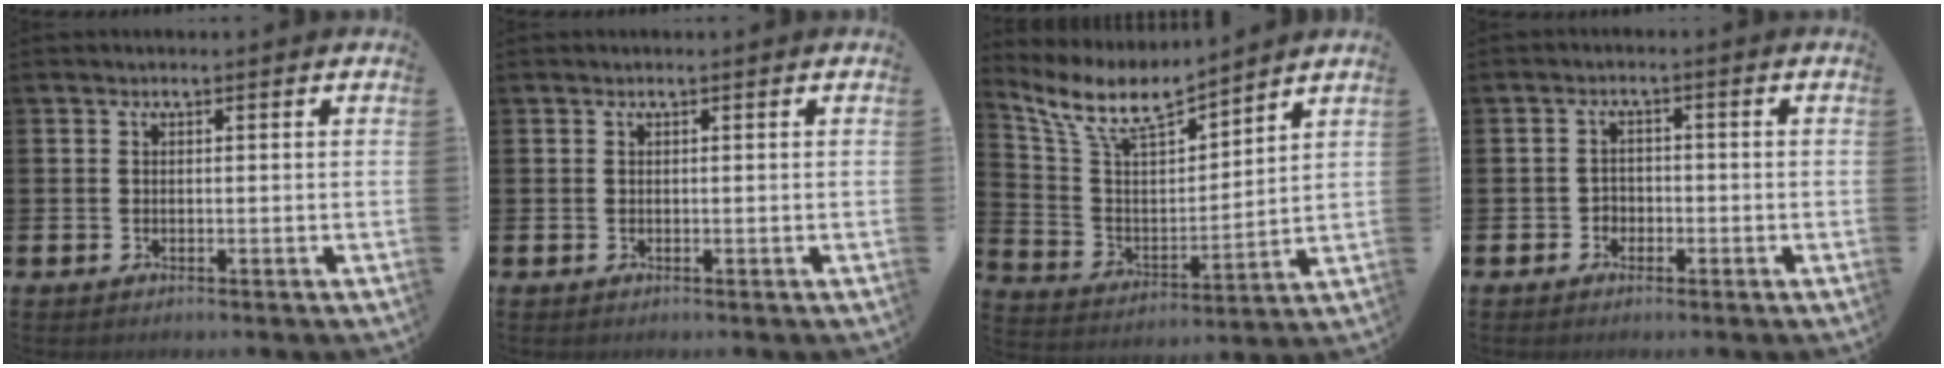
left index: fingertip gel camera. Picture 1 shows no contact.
{"total": 0.0}
{"total": 8.6, "force": [7.6, 2.2, 3.4], "torque": [-0.106, -0.047, 0.133]}
{"total": 2.0, "force": [-1.3, 1.6, 0.2], "torque": [-0.006, 0.003, -0.030]}